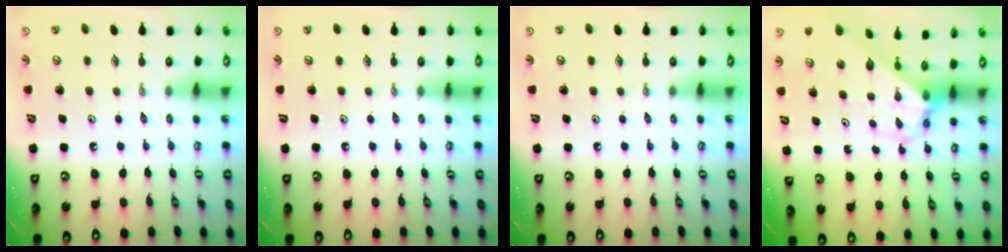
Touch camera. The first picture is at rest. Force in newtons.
{"total": 0.0}
{"total": 0.0}
{"total": 2.7, "press": 2.7, "slide": 0.2}